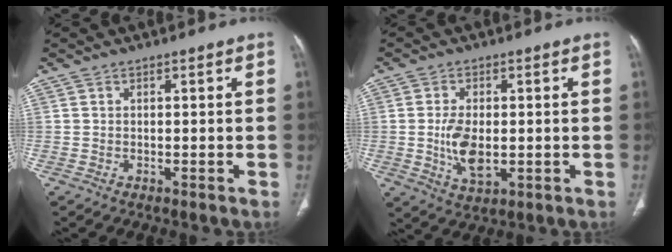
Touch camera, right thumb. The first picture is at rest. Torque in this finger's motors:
{"motor_torque": [1.98, 2.12, 0.54, -0.36, 0.11]}